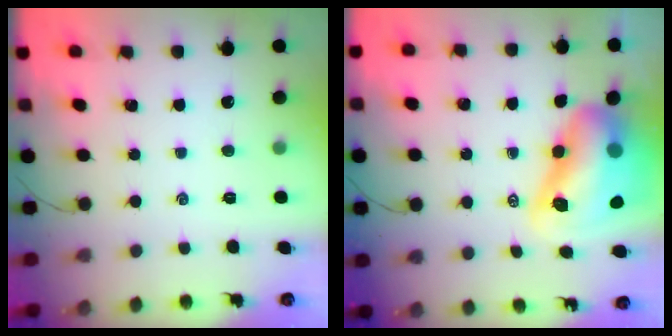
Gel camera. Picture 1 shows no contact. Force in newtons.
{"total": 16.7, "press": 16.0, "slide": 4.6}